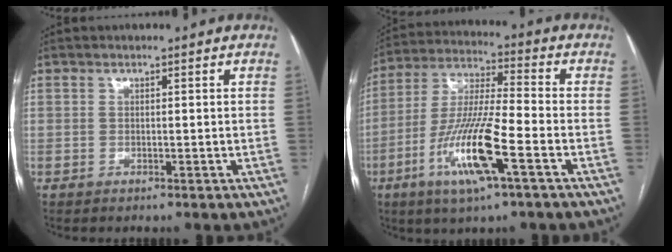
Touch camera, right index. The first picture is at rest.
{"total": 14.3, "force": [-5.7, 1.2, 13.0], "torque": [-0.264, -0.012, -0.106]}